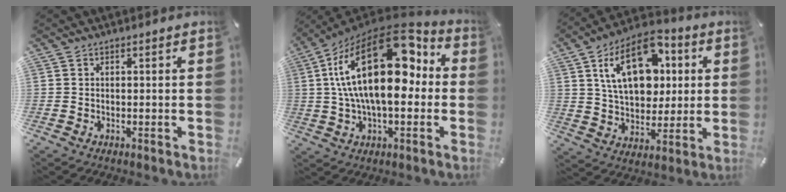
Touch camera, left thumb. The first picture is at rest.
{"total": 25.9, "force": [5.4, 13.3, 21.5], "torque": [-0.375, -0.030, 0.091]}
{"total": 18.9, "force": [6.2, 12.1, 13.1], "torque": [-0.226, -0.010, 0.106]}